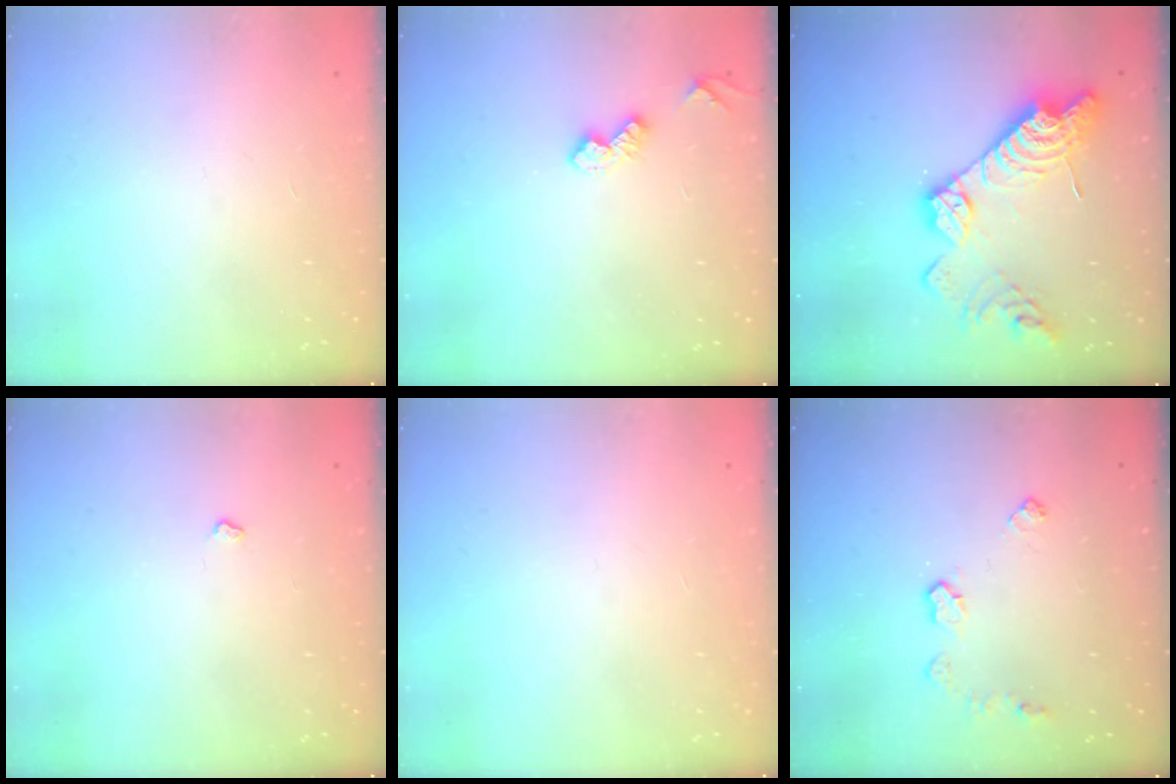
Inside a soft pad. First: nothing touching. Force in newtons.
{"total": 4.9, "press": 4.9, "slide": 0.8}
{"total": 18.8, "press": 18.7, "slide": 1.9}
{"total": 2.9, "press": 2.9, "slide": 0.5}
{"total": 0.0}
{"total": 6.6, "press": 6.5, "slide": 0.6}